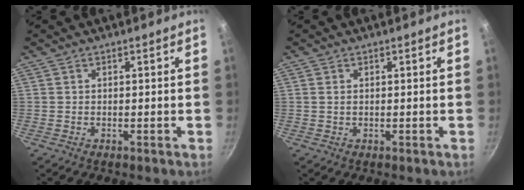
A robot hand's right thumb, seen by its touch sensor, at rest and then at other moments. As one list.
[{"total": 0.9, "force": [0.2, 0.5, 0.6], "torque": [-0.012, 0.001, 0.003]}]